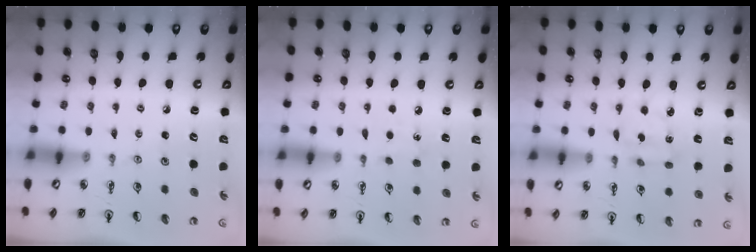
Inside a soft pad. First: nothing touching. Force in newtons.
{"total": 5.6, "press": 5.6, "slide": 0.6}
{"total": 2.3, "press": 2.3, "slide": 0.2}